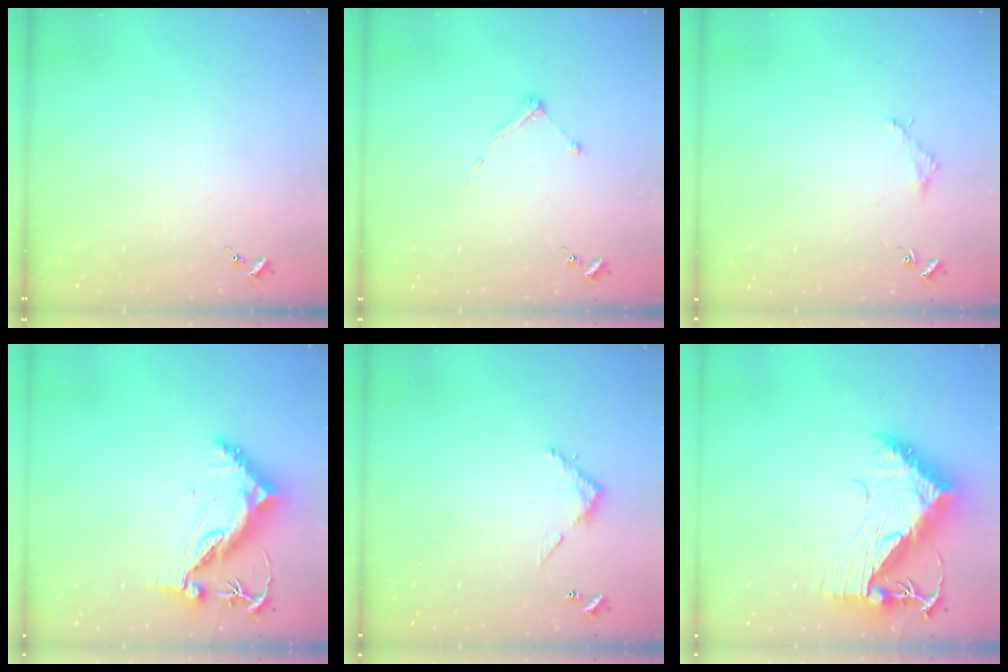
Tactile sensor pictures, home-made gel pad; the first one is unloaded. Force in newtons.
{"total": 3.9, "press": 3.8, "slide": 0.4}
{"total": 1.6, "press": 1.6, "slide": 0.2}
{"total": 9.9, "press": 9.8, "slide": 1.1}
{"total": 3.9, "press": 3.9, "slide": 0.3}
{"total": 13.5, "press": 13.5, "slide": 1.2}